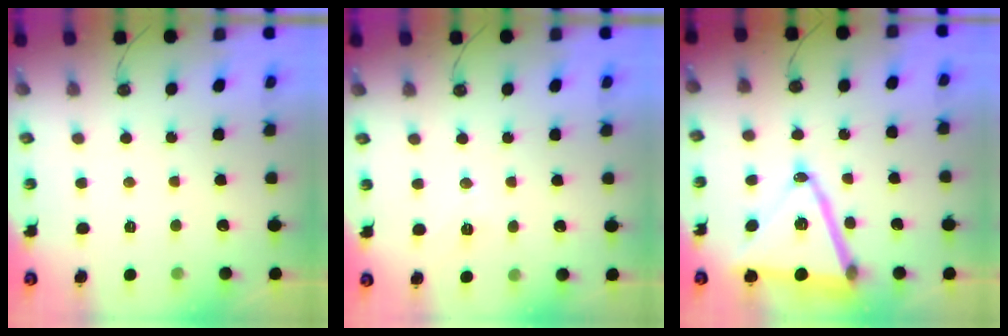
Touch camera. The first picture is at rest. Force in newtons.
{"total": 6.7, "press": 4.9, "slide": 4.6}
{"total": 18.5, "press": 18.1, "slide": 4.0}